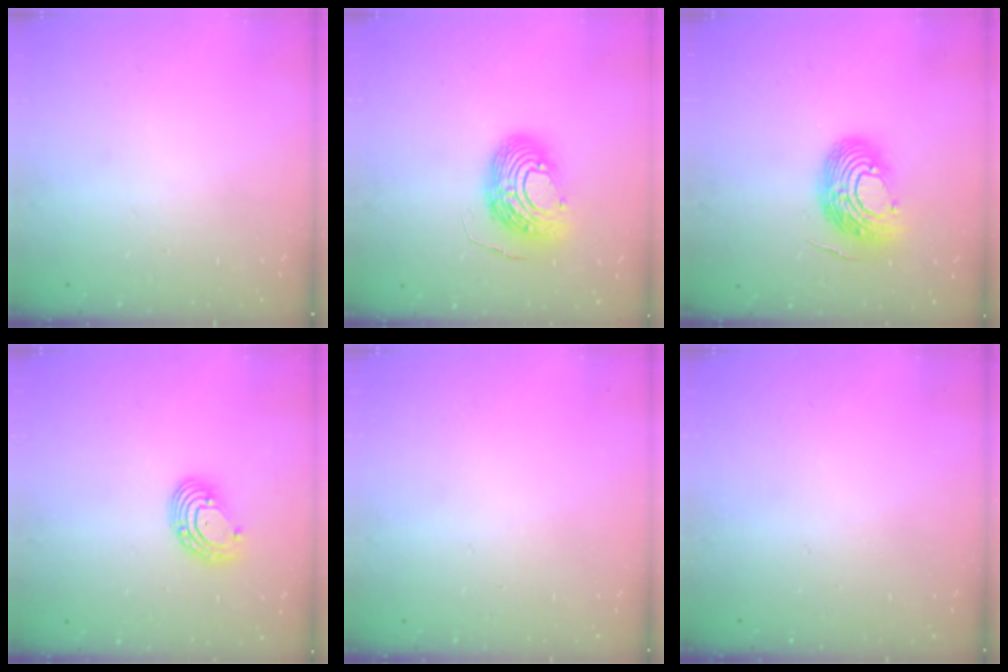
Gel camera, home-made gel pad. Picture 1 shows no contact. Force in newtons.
{"total": 12.0, "press": 11.9, "slide": 1.3}
{"total": 13.7, "press": 13.7, "slide": 1.6}
{"total": 7.3, "press": 7.3, "slide": 0.8}
{"total": 0.0}
{"total": 0.0}